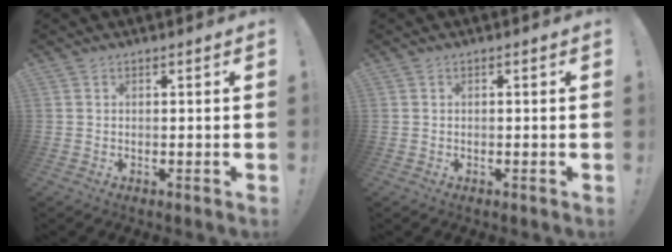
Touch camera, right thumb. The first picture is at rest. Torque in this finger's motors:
{"motor_torque": [0.11, 0.05, 0.18, -0.07, 0.00]}